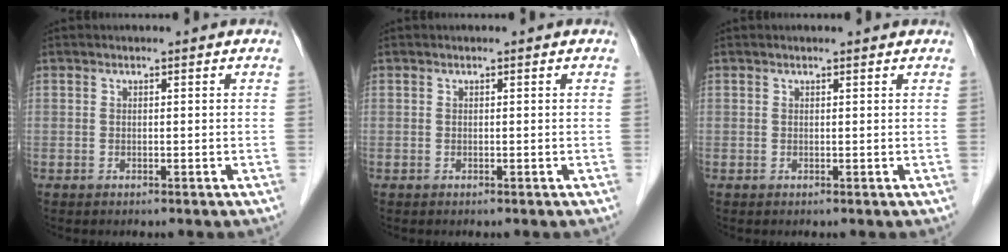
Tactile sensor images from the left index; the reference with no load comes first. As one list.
[{"total": 0.0}, {"total": 1.4, "force": [1.3, 0.1, 0.5], "torque": [-0.014, 0.010, 0.016]}]